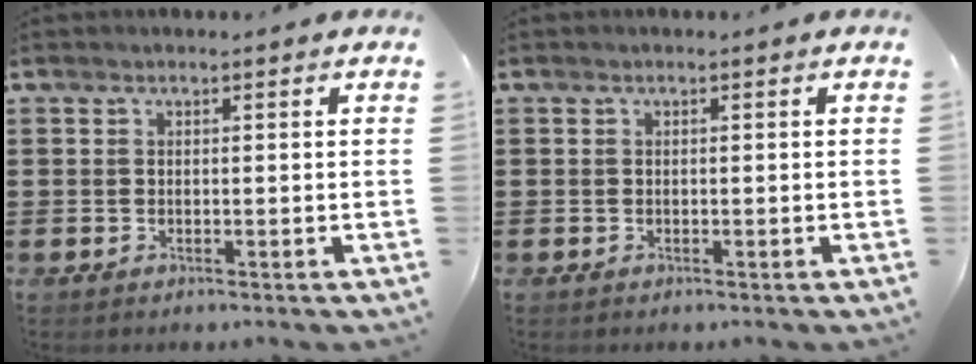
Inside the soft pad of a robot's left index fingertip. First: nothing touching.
{"total": 0.0}